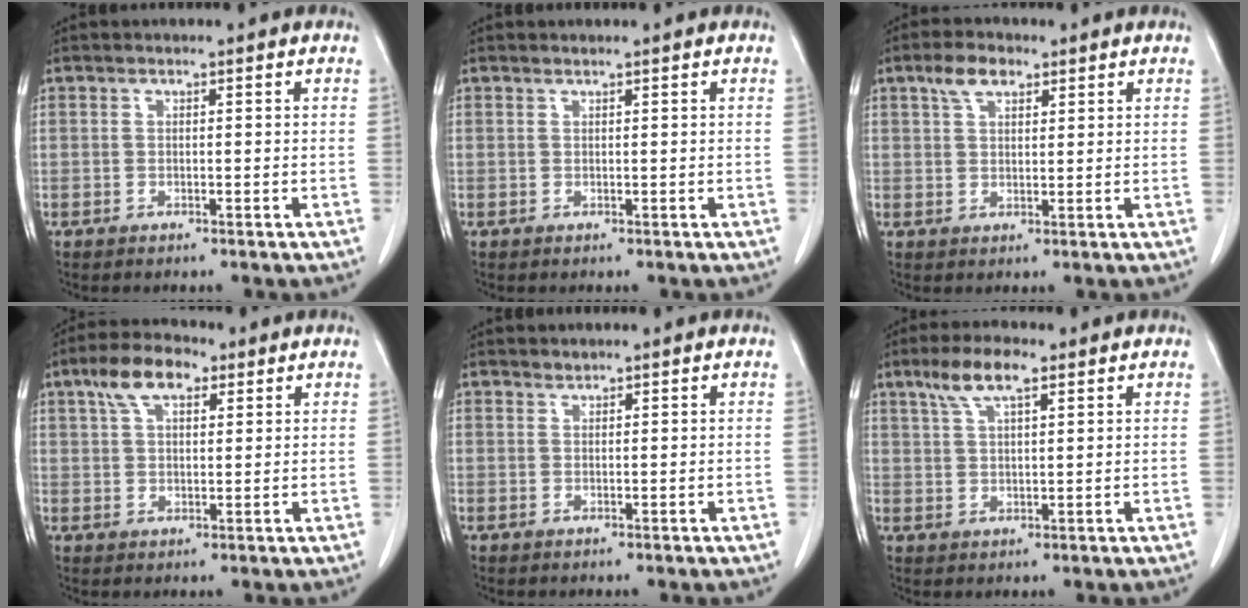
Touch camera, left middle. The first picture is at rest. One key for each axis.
{"total": 0.0}
{"total": 4.2, "fx": 2.5, "fy": 2.0, "fz": 2.6, "tx": -0.055, "ty": 0.012, "tz": 0.051}
{"total": 7.3, "fx": 4.1, "fy": 3.2, "fz": 5.1, "tx": -0.101, "ty": 0.022, "tz": 0.074}
{"total": 0.7, "fx": 0.6, "fy": 0.2, "fz": -0.1, "tx": -0.001, "ty": -0.002, "tz": 0.010}
{"total": 6.2, "fx": 4.0, "fy": 1.5, "fz": 4.6, "tx": -0.098, "ty": 0.014, "tz": 0.076}